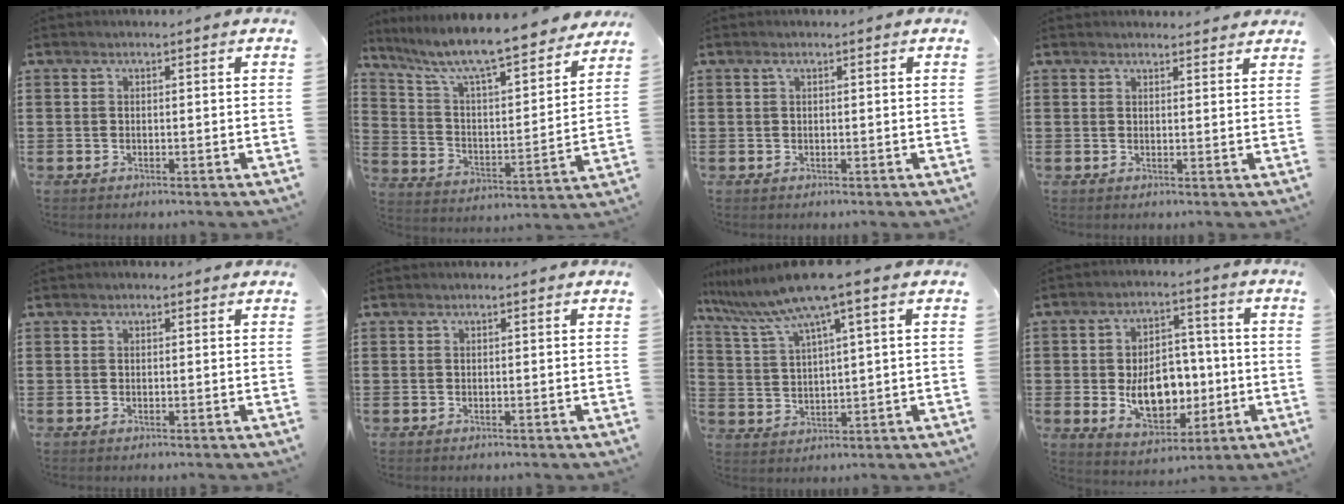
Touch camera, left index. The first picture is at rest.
{"total": 8.3, "force": [7.3, 0.3, 3.9], "torque": [-0.107, -0.056, 0.120]}
{"total": 0.5, "force": [0.2, 0.1, 0.4], "torque": [-0.011, 0.001, 0.005]}
{"total": 1.5, "force": [1.5, 0.3, 0.1], "torque": [0.002, -0.001, 0.028]}
{"total": 0.5, "force": [0.3, 0.3, 0.2], "torque": [-0.005, 0.004, 0.006]}
{"total": 0.0}
{"total": 8.6, "force": [5.8, -0.4, 6.4], "torque": [-0.155, -0.037, 0.093]}
{"total": 10.2, "force": [-1.4, 6.9, 7.4], "torque": [-0.131, 0.010, -0.025]}